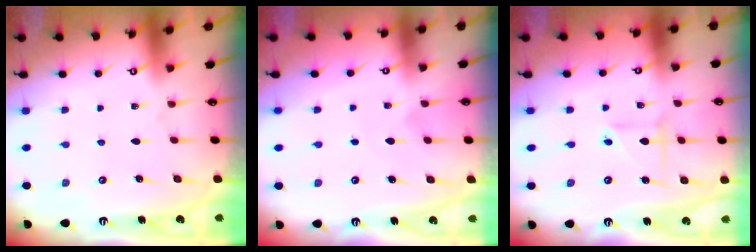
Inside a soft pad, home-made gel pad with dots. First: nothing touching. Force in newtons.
{"total": 4.0, "press": 3.9, "slide": 0.4}
{"total": 3.5, "press": 3.4, "slide": 0.4}